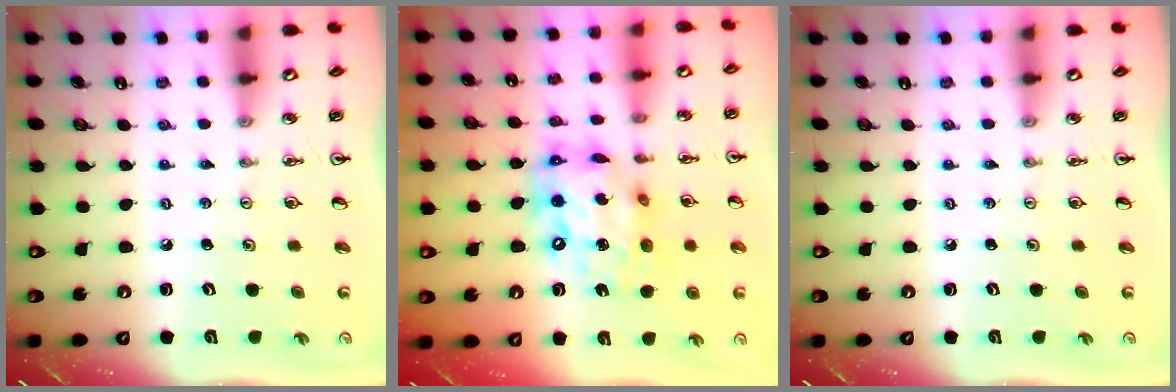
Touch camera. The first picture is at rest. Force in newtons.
{"total": 16.4, "press": 16.3, "slide": 1.6}
{"total": 0.0}